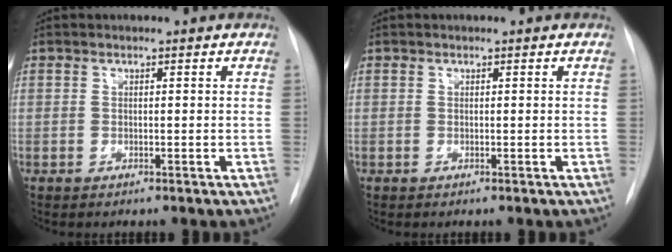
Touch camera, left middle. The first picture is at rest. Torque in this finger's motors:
{"motor_torque": [0.00, 0.00, 0.00, 0.00]}